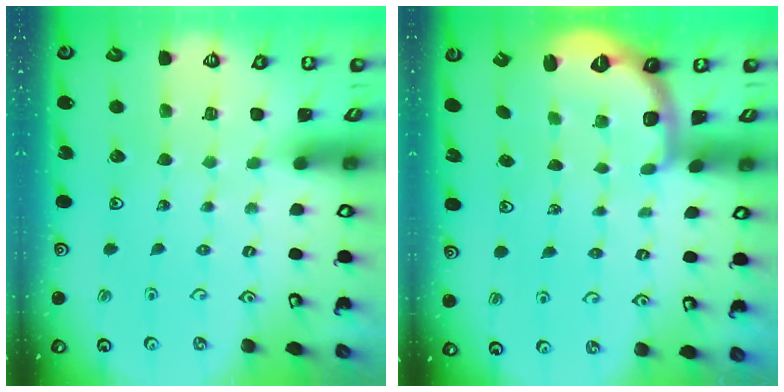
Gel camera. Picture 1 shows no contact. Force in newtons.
{"total": 2.6, "press": 1.6, "slide": 2.1}